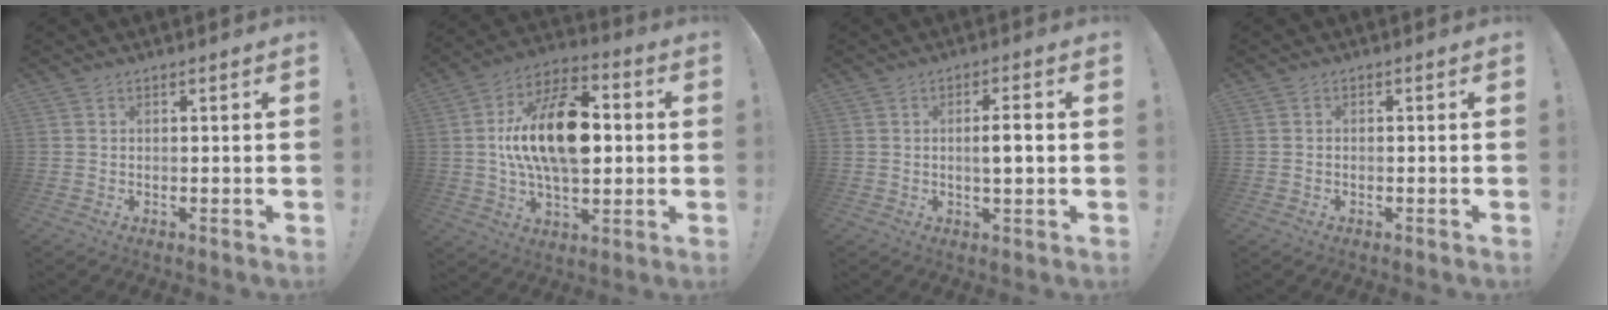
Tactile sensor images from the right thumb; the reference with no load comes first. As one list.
[{"total": 21.6, "force": [2.0, 12.3, 17.7], "torque": [-0.305, 0.005, 0.035]}, {"total": 4.9, "force": [0.1, 1.0, 4.8], "torque": [-0.073, -0.001, -0.004]}, {"total": 0.7, "force": [-0.6, 0.4, 0.2], "torque": [-0.005, 0.002, -0.009]}]